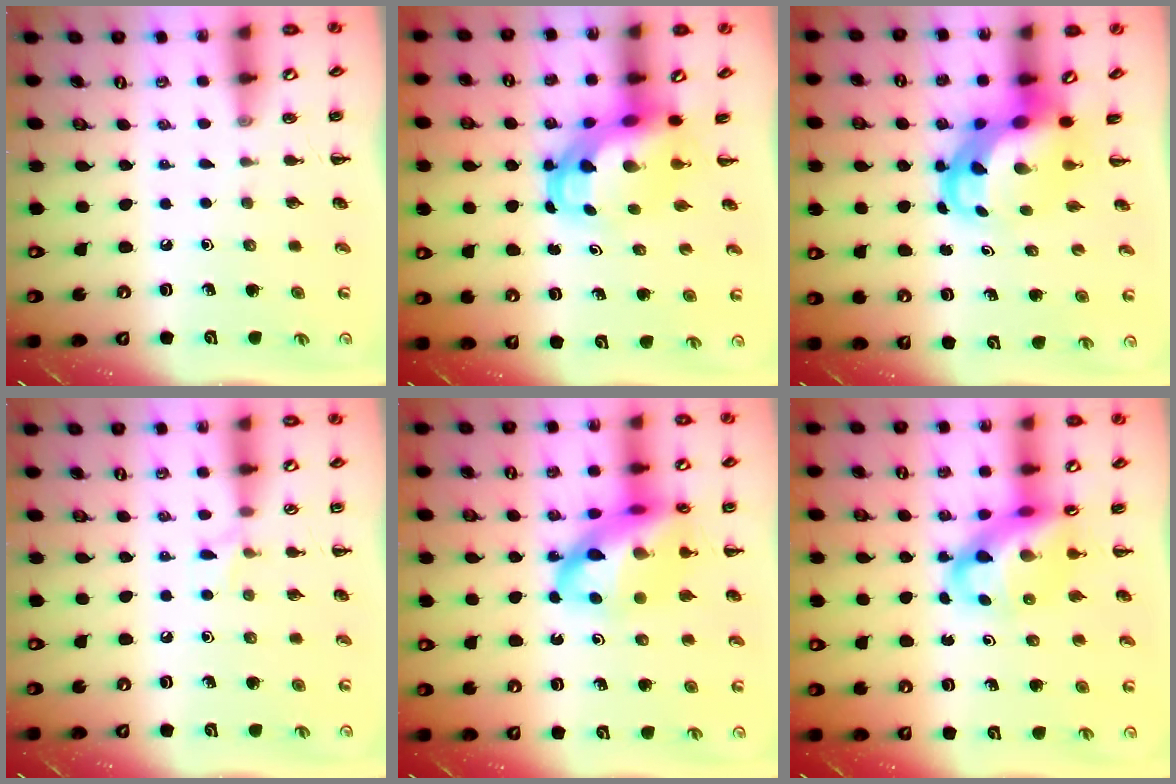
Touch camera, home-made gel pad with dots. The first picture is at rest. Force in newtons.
{"total": 6.3, "press": 6.1, "slide": 1.6}
{"total": 6.1, "press": 5.9, "slide": 1.8}
{"total": 4.9, "press": 4.5, "slide": 1.8}
{"total": 19.8, "press": 19.4, "slide": 3.9}
{"total": 11.1, "press": 10.7, "slide": 3.1}